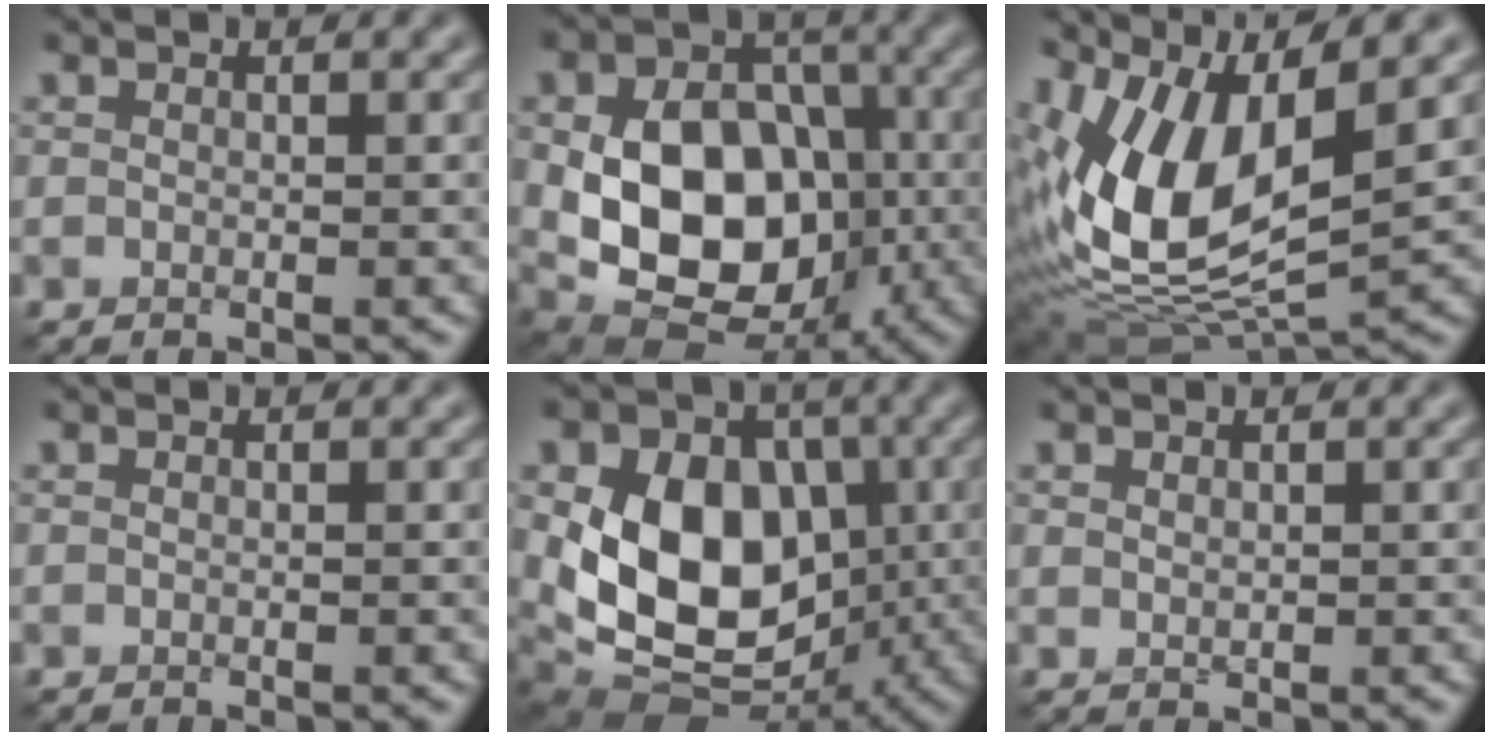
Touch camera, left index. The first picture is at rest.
{"total": 12.4, "force": [-1.0, 9.0, 8.5], "torque": [-0.141, -0.014, -0.016]}
{"total": 12.6, "force": [2.7, 6.0, 10.8], "torque": [-0.225, -0.010, 0.046]}
{"total": 0.0}
{"total": 12.9, "force": [-0.1, 9.4, 8.9], "torque": [-0.136, -0.009, -0.004]}
{"total": 0.6, "force": [0.5, 0.3, 0.3], "torque": [-0.009, -0.001, 0.013]}